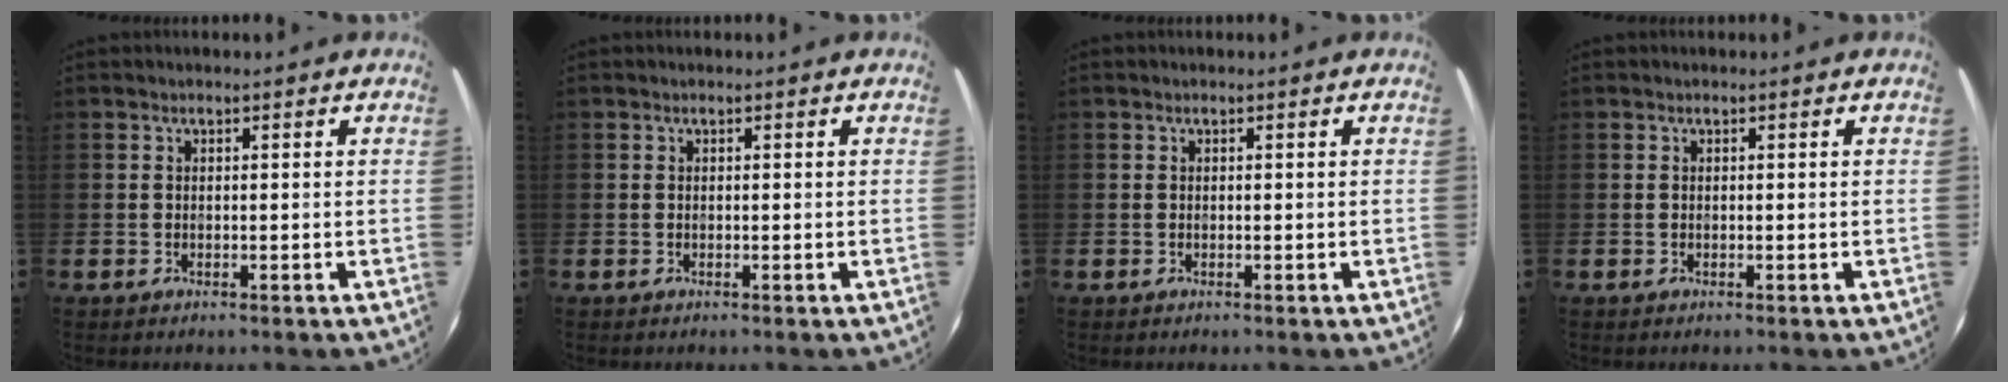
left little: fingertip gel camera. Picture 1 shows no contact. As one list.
[{"total": 0.0}, {"total": 0.0}, {"total": 0.0}]